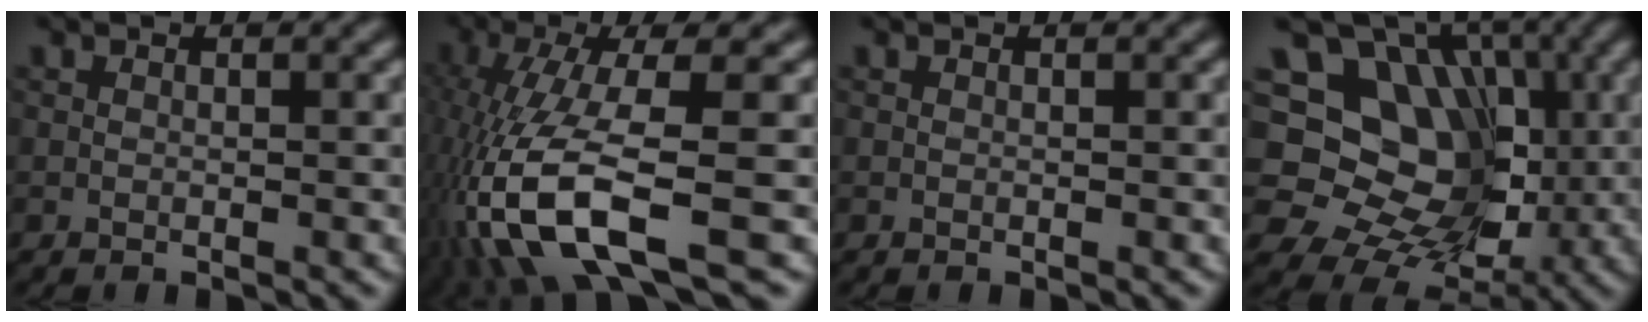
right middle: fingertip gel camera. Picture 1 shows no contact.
{"total": 11.3, "force": [-4.2, 3.5, 9.9], "torque": [-0.223, -0.015, -0.076]}
{"total": 0.0}
{"total": 14.9, "force": [1.3, 12.6, 7.8], "torque": [-0.120, 0.022, 0.003]}